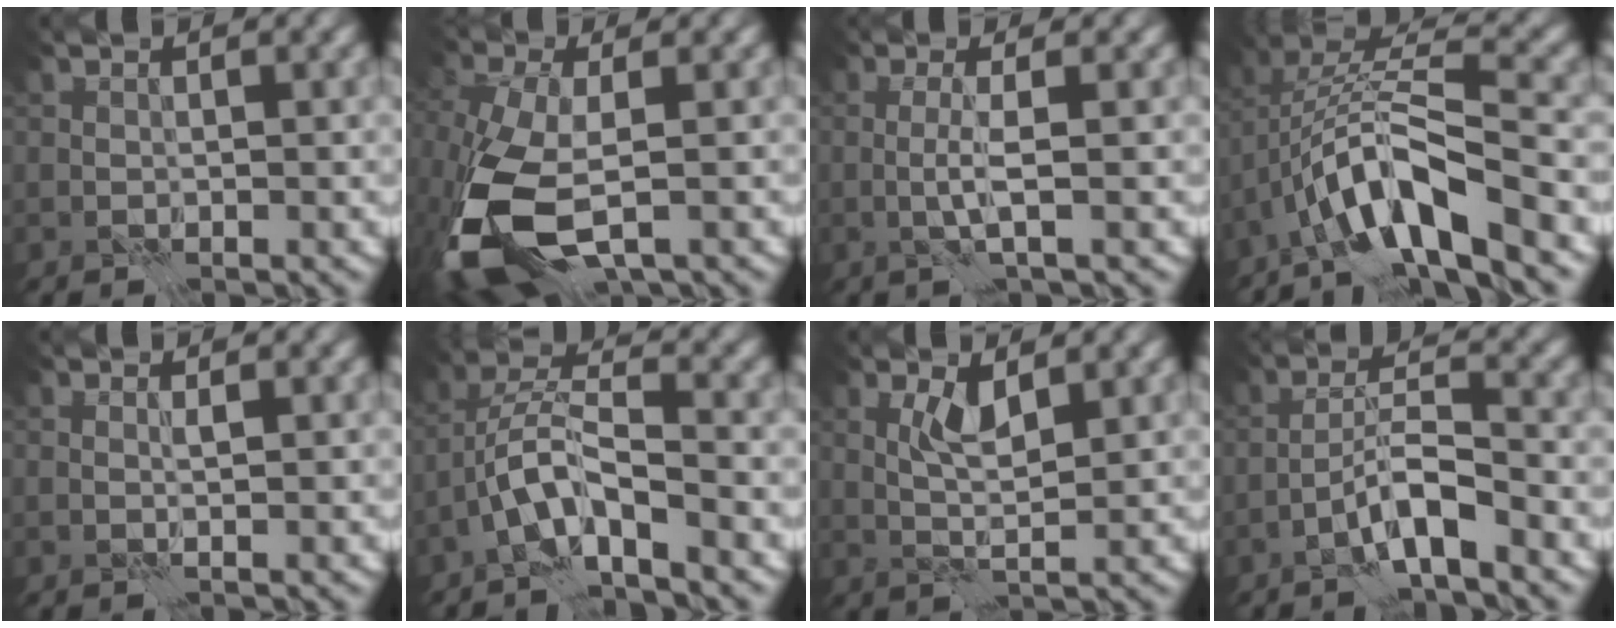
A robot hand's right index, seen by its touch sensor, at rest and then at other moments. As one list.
[{"total": 10.6, "force": [-3.8, 5.3, 8.3], "torque": [-0.216, -0.034, -0.070]}, {"total": 1.8, "force": [-0.2, -0.4, 1.7], "torque": [-0.039, 0.002, -0.010]}, {"total": 8.3, "force": [-4.1, 2.1, 6.8], "torque": [-0.117, 0.020, -0.084]}, {"total": 0.7, "force": [0.3, -0.6, 0.3], "torque": [-0.003, 0.005, 0.002]}, {"total": 4.8, "force": [-2.8, 0.8, 3.8], "torque": [-0.068, 0.015, -0.063]}, {"total": 2.3, "force": [1.0, 0.2, 2.0], "torque": [-0.041, 0.003, 0.020]}, {"total": 3.7, "force": [-2.5, 0.1, 2.8], "torque": [-0.048, 0.020, -0.053]}]